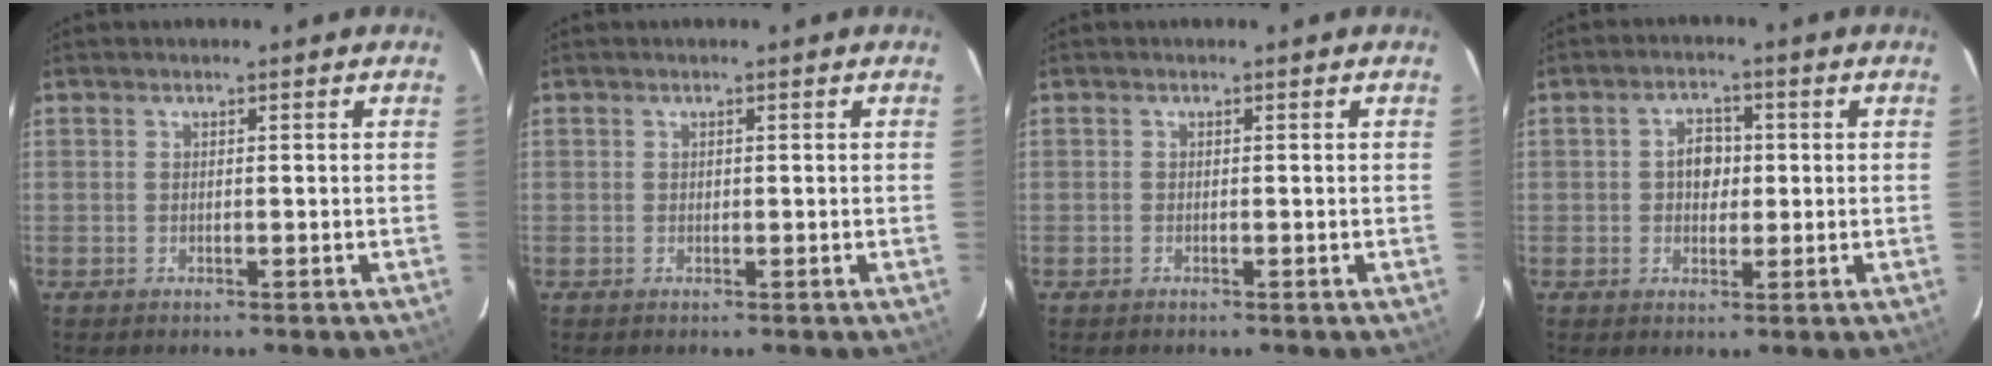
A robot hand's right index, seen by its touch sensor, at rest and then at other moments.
{"total": 0.0}
{"total": 0.0}
{"total": 4.2, "force": [0.2, 3.4, 2.6], "torque": [-0.043, 0.013, 0.004]}